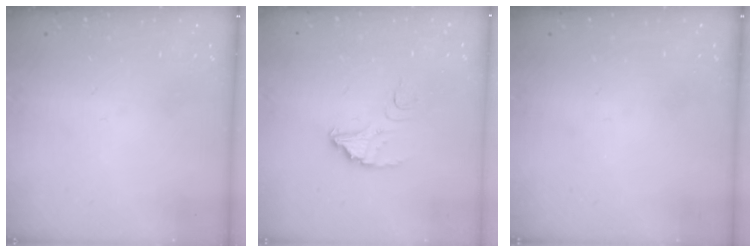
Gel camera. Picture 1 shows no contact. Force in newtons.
{"total": 5.9, "press": 5.9, "slide": 0.5}
{"total": 0.0}